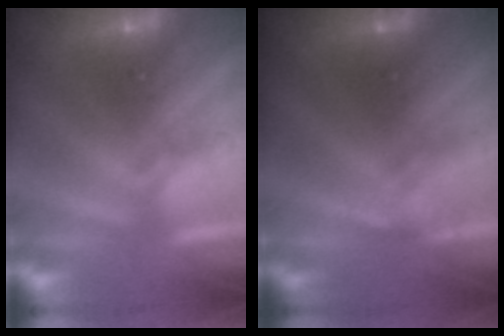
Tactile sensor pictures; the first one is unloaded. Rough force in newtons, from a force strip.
{"total": 2.7}